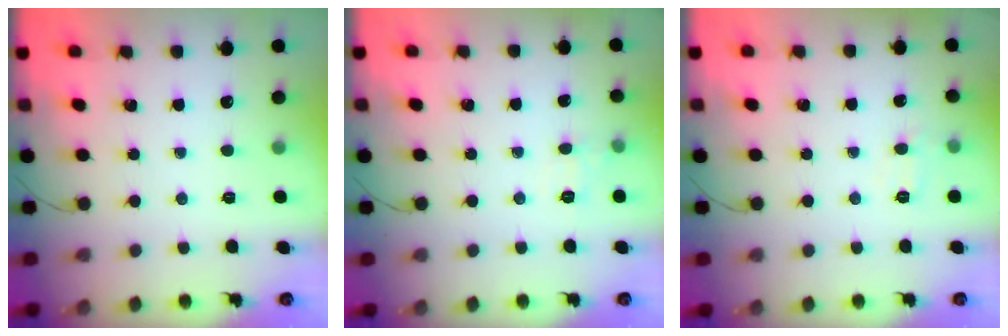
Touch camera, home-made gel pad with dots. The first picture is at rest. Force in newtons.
{"total": 5.2, "press": 4.9, "slide": 1.6}
{"total": 5.9, "press": 5.7, "slide": 1.5}